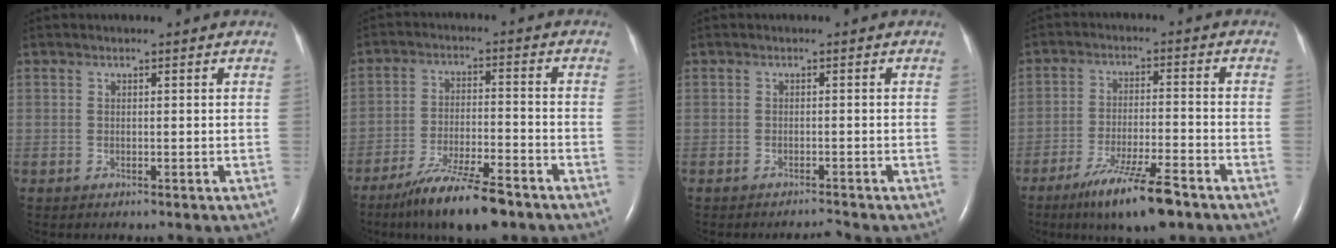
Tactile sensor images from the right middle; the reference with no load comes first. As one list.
[{"total": 11.6, "force": [-8.6, 1.7, 7.5], "torque": [-0.134, -0.027, -0.148]}, {"total": 1.3, "force": [-1.3, -0.3, 0.1], "torque": [-0.004, -0.007, -0.017]}, {"total": 10.4, "force": [-7.2, 1.0, 7.5], "torque": [-0.137, -0.024, -0.121]}]